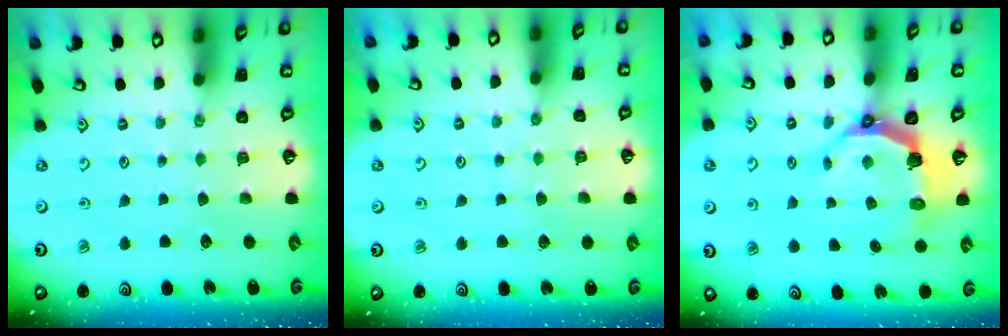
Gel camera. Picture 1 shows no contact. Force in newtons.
{"total": 5.3, "press": 5.3, "slide": 0.6}
{"total": 7.5, "press": 5.8, "slide": 4.7}